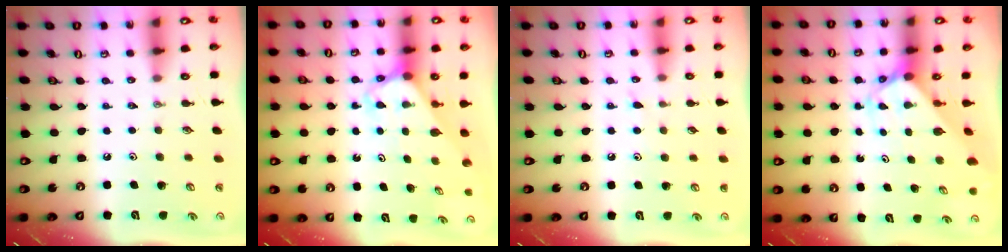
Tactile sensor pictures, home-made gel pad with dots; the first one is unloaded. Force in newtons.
{"total": 2.8, "press": 2.8, "slide": 0.2}
{"total": 6.7, "press": 6.7, "slide": 0.8}
{"total": 2.5, "press": 2.4, "slide": 0.3}